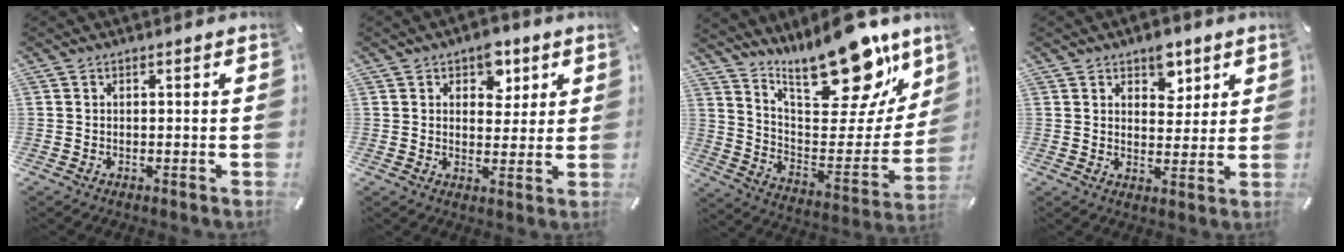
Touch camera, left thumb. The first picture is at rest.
{"total": 6.7, "force": [3.5, 4.8, 3.0], "torque": [-0.019, -0.012, 0.054]}
{"total": 23.5, "force": [17.6, 9.8, 12.1], "torque": [-0.170, -0.128, 0.301]}
{"total": 6.3, "force": [4.0, 4.2, 2.7], "torque": [-0.019, -0.017, 0.064]}